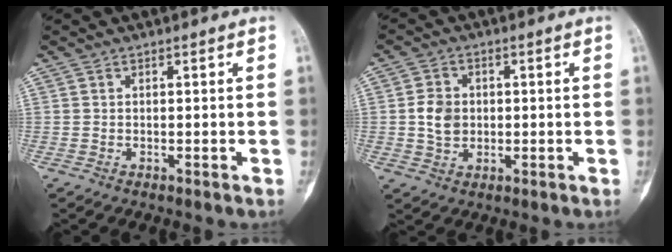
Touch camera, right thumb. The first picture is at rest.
{"total": 5.3, "force": [0.0, 4.3, 3.1], "torque": [-0.044, 0.002, 0.001]}